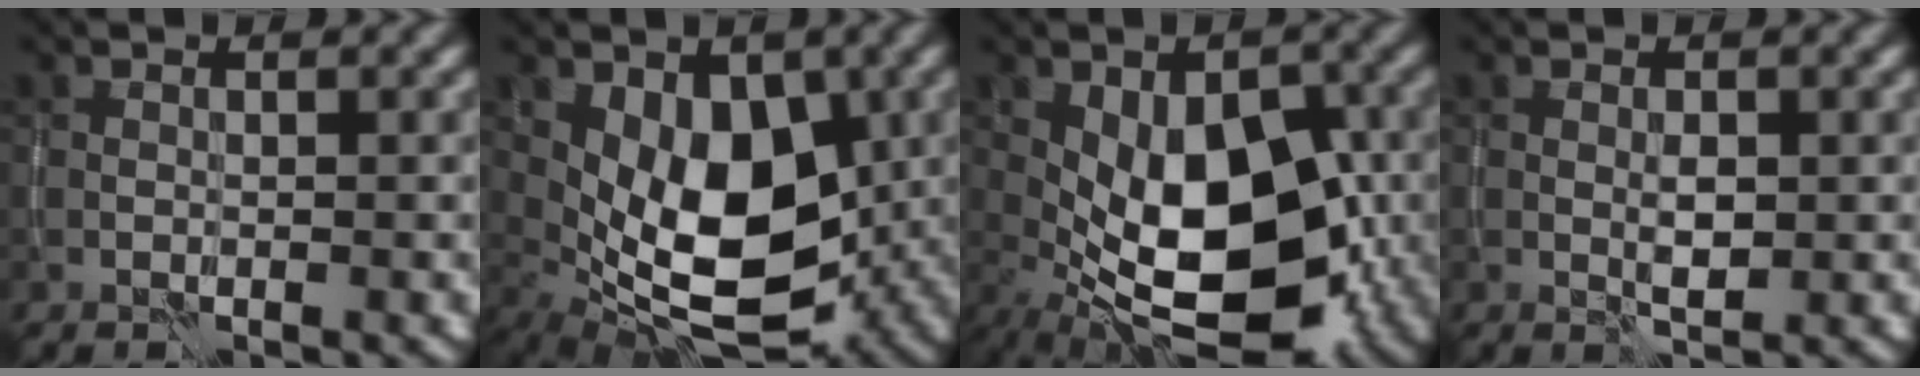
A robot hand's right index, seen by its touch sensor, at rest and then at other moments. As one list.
[{"total": 8.8, "force": [0.6, 5.3, 7.1], "torque": [-0.128, -0.021, 0.018]}, {"total": 11.8, "force": [-2.1, 6.4, 9.7], "torque": [-0.146, -0.006, -0.035]}, {"total": 1.3, "force": [0.1, 0.5, 1.2], "torque": [-0.023, -0.001, 0.004]}]